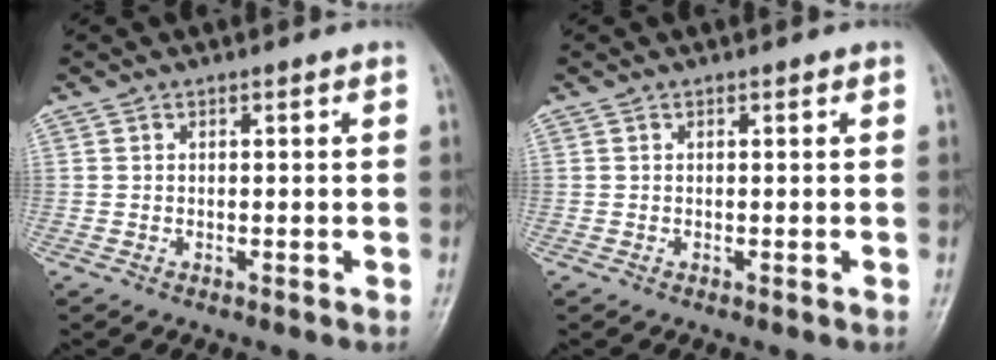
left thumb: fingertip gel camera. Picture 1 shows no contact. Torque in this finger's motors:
{"motor_torque": [-0.10, -0.06, -0.08, -0.01, 0.00]}